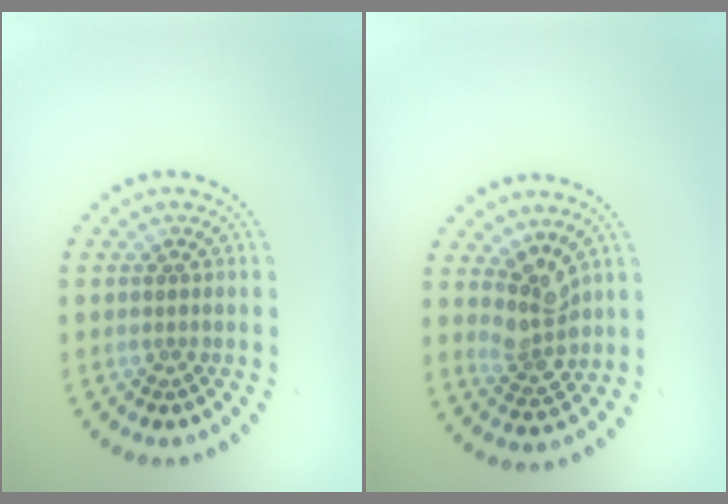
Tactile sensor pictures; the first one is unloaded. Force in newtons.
{"total": 2.9, "press": 2.6, "slide": 1.3}